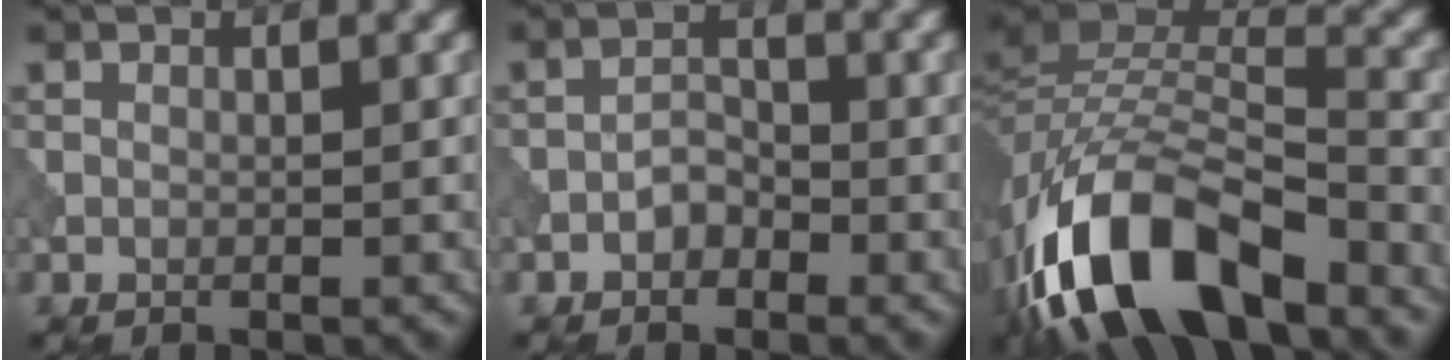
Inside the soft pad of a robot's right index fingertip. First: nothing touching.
{"total": 1.9, "force": [-1.1, 1.2, 1.0], "torque": [-0.017, 0.007, -0.021]}
{"total": 13.1, "force": [-8.0, 5.7, 8.8], "torque": [-0.168, 0.000, -0.151]}